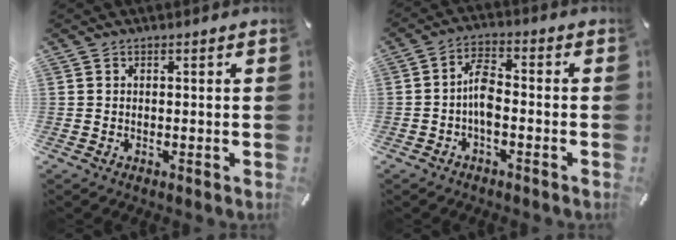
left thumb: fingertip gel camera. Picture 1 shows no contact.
{"total": 6.1, "force": [-1.6, 3.0, 5.1], "torque": [-0.099, 0.010, -0.029]}